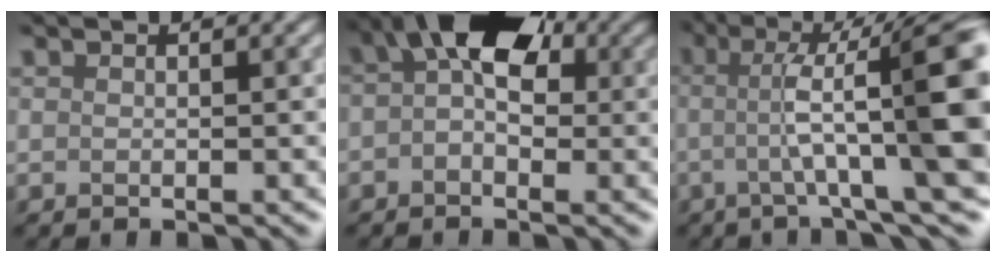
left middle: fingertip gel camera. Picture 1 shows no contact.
{"total": 5.0, "force": [0.8, 2.6, 4.3], "torque": [-0.086, 0.030, 0.016]}
{"total": 8.8, "force": [-0.8, 0.4, 8.7], "torque": [-0.153, 0.014, 0.012]}